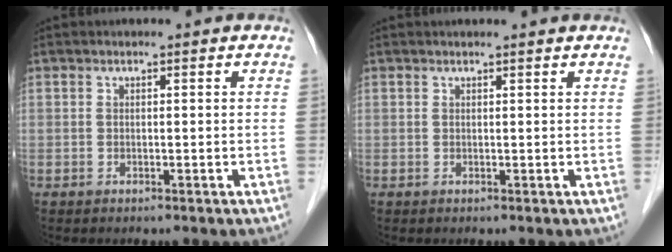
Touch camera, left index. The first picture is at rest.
{"total": 2.1, "force": [2.0, -0.3, 0.6], "torque": [-0.011, 0.010, 0.023]}